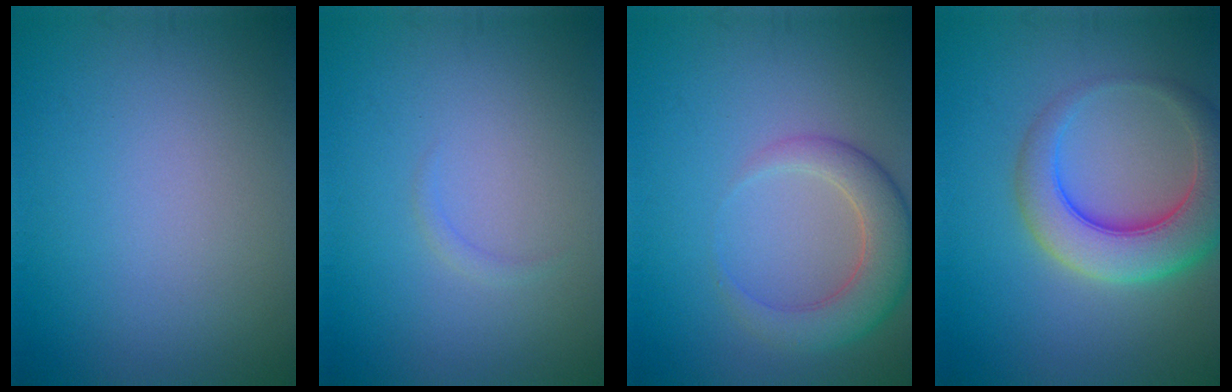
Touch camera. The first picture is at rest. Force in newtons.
{"total": 0.7, "press": 0.7, "slide": 0.1}
{"total": 4.8, "press": 4.7, "slide": 0.5}
{"total": 7.4, "press": 7.3, "slide": 0.6}